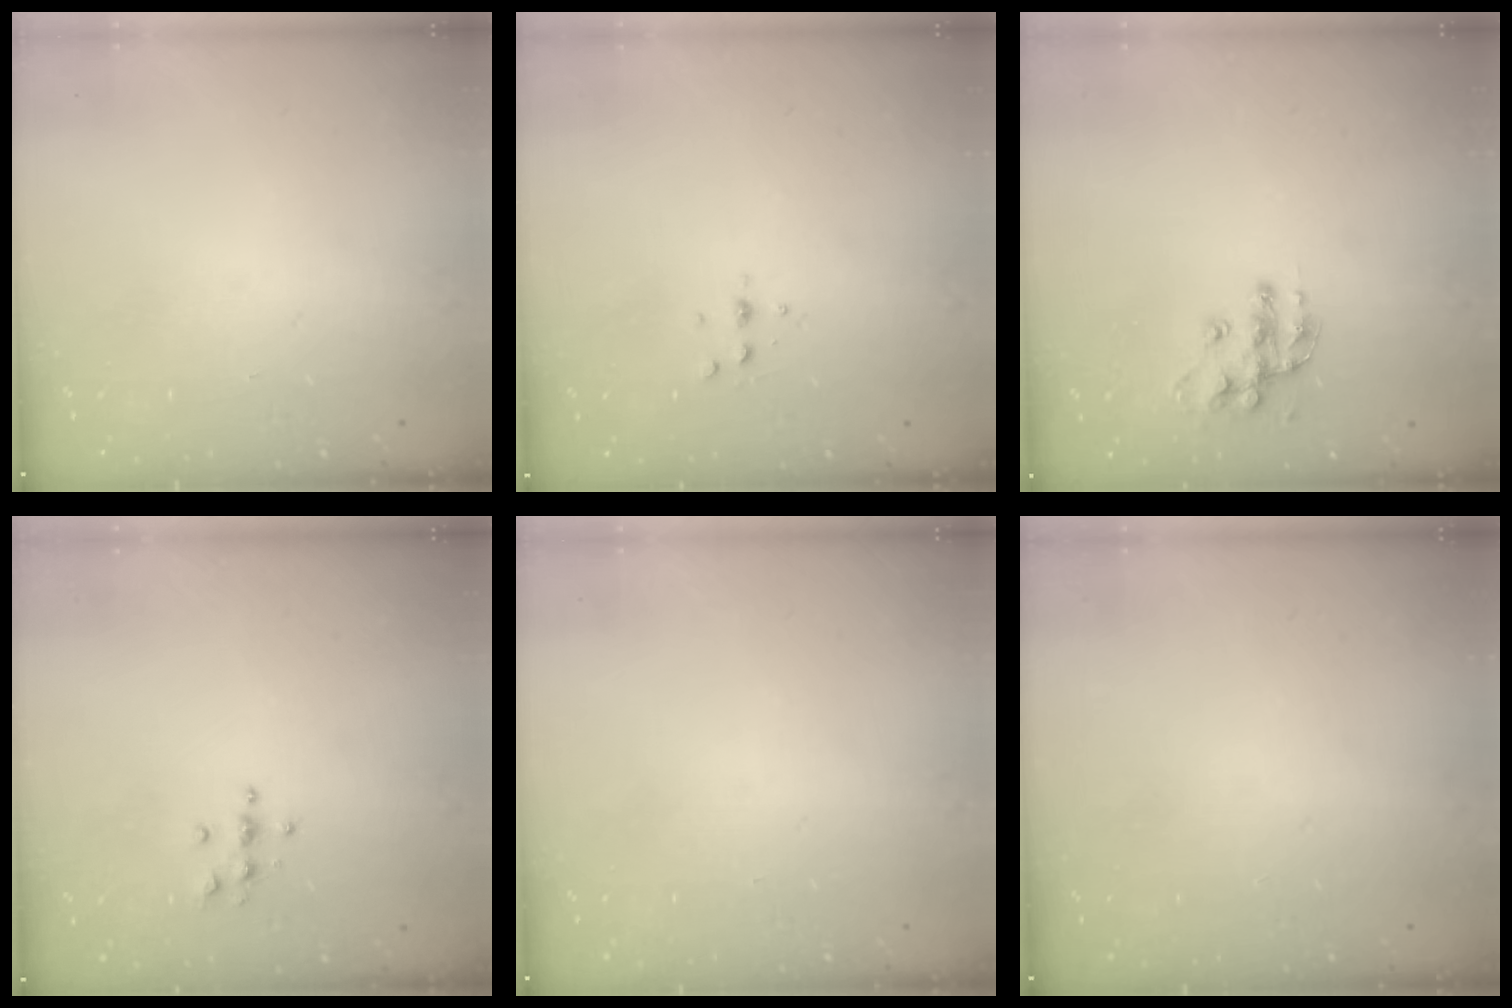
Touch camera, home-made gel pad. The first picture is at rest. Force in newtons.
{"total": 3.7, "press": 3.6, "slide": 0.5}
{"total": 11.8, "press": 11.8, "slide": 0.6}
{"total": 3.9, "press": 3.8, "slide": 0.4}
{"total": 0.0}
{"total": 0.0}